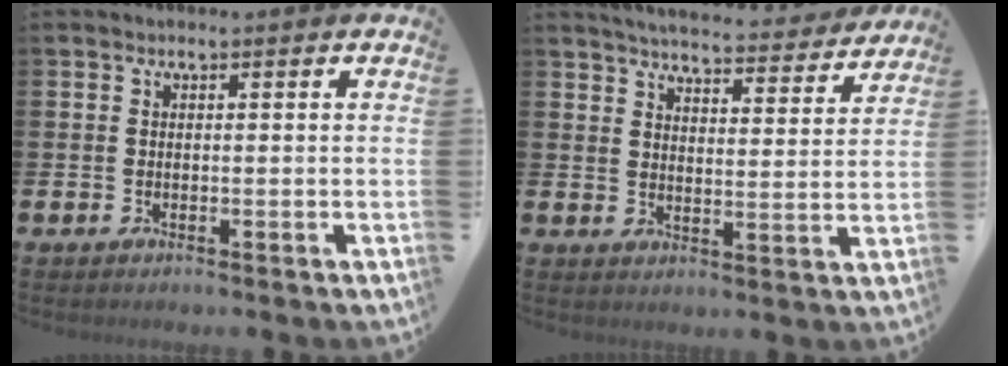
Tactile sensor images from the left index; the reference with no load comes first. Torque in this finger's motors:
{"motor_torque": [0.76, -1.38, 0.13, 0.13]}